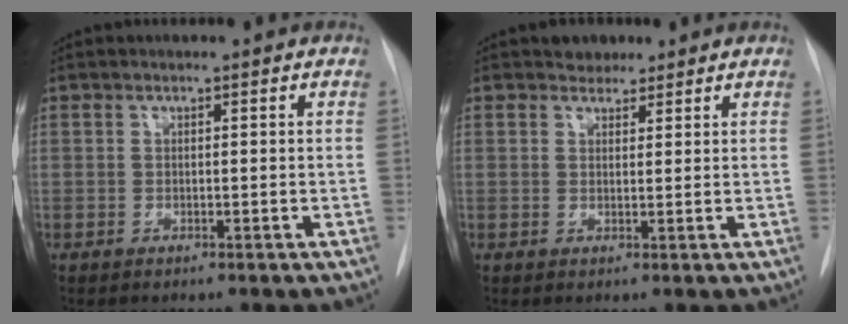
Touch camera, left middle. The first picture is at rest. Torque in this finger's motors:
{"motor_torque": [0.14, -0.13, -0.04, -0.01]}